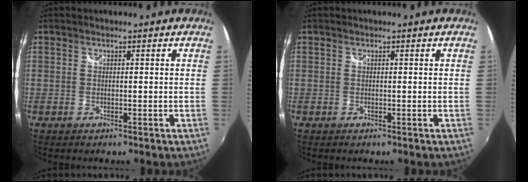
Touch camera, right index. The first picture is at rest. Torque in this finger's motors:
{"motor_torque": [-0.08, 0.08, 0.00, 0.00]}